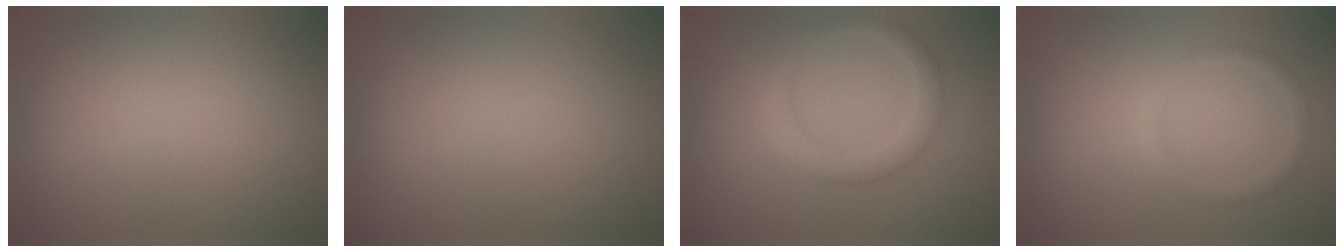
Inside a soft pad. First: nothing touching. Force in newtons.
{"total": 0.0}
{"total": 3.0, "press": 3.0, "slide": 0.0}
{"total": 1.3, "press": 1.3, "slide": 0.1}